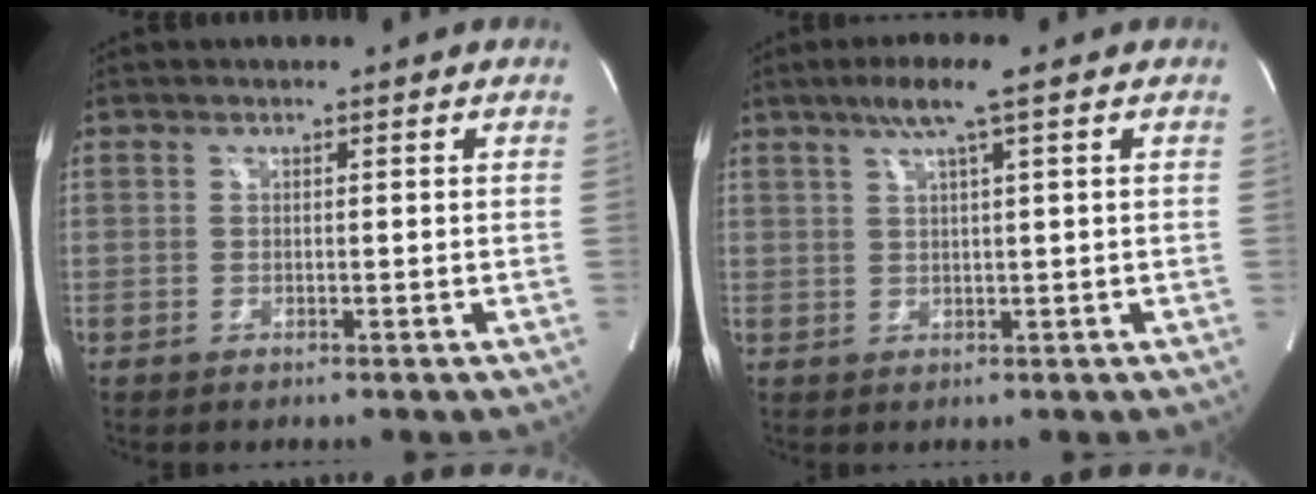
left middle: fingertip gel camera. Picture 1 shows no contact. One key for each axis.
{"total": 4.9, "fx": 2.7, "fy": -0.6, "fz": 4.0, "tx": -0.080, "ty": 0.007, "tz": 0.052}